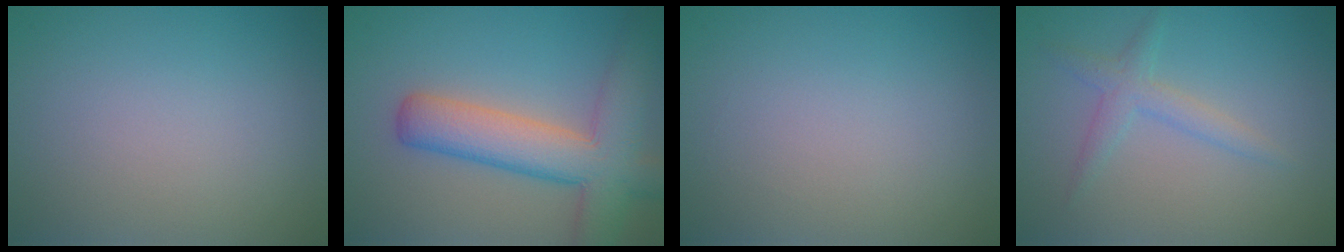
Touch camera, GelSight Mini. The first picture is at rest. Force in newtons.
{"total": 7.6, "press": 7.6, "slide": 0.5}
{"total": 0.0}
{"total": 1.9, "press": 1.9, "slide": 0.1}